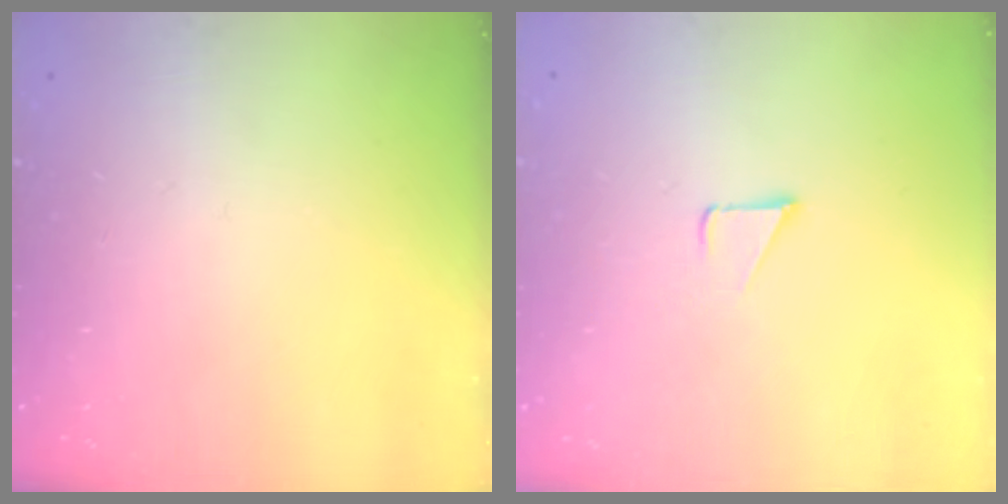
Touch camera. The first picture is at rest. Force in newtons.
{"total": 1.5, "press": 1.5, "slide": 0.1}